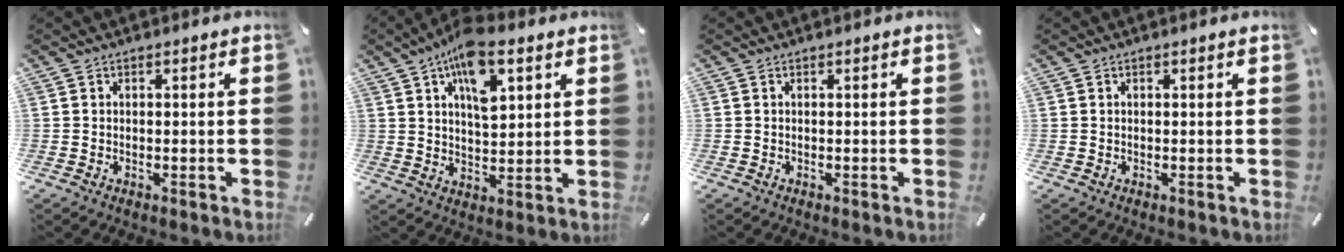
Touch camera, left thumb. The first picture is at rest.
{"total": 11.7, "force": [6.0, 5.6, 8.3], "torque": [-0.131, -0.014, 0.103]}
{"total": 0.0}
{"total": 0.0}